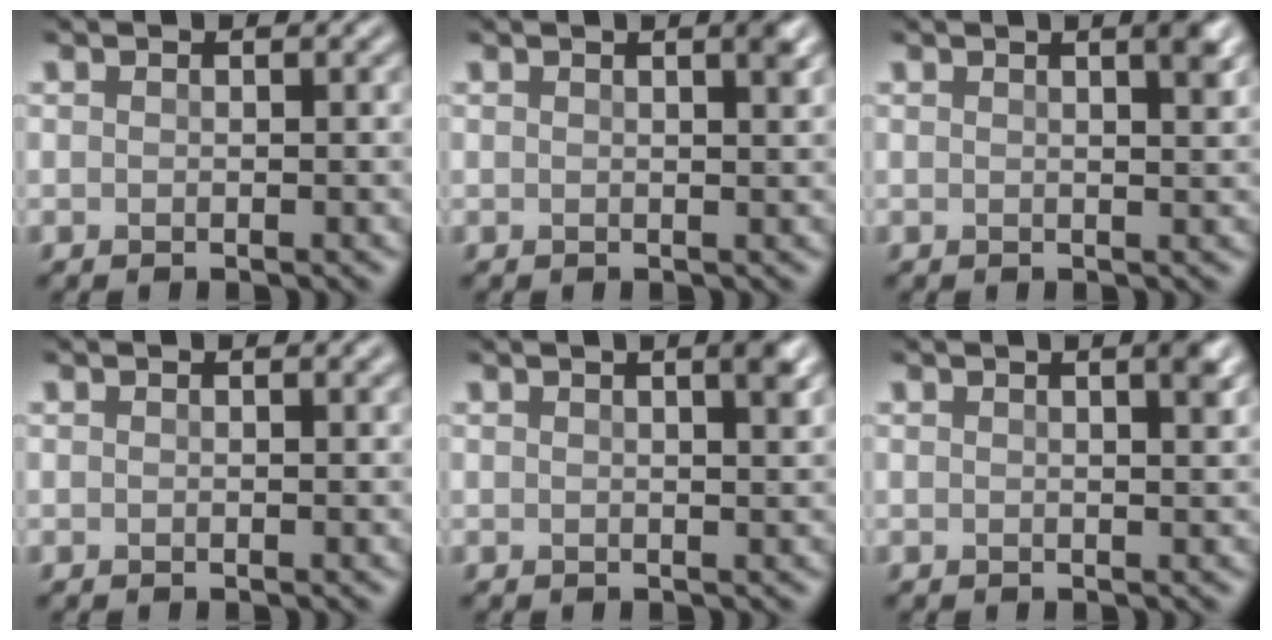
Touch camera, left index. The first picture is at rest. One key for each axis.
{"total": 2.0, "fx": 1.0, "fy": 0.6, "fz": 1.6, "tx": -0.011, "ty": 0.007, "tz": 0.008}
{"total": 2.7, "fx": 1.3, "fy": 0.9, "fz": 2.2, "tx": -0.010, "ty": 0.010, "tz": 0.008}
{"total": 0.8, "fx": 0.4, "fy": 0.2, "fz": 0.6, "tx": -0.005, "ty": 0.005, "tz": 0.006}
{"total": 3.0, "fx": 1.4, "fy": 1.0, "fz": 2.5, "tx": -0.010, "ty": 0.013, "tz": 0.003}
{"total": 2.3, "fx": 1.1, "fy": 0.7, "fz": 1.9, "tx": -0.011, "ty": 0.008, "tz": 0.007}